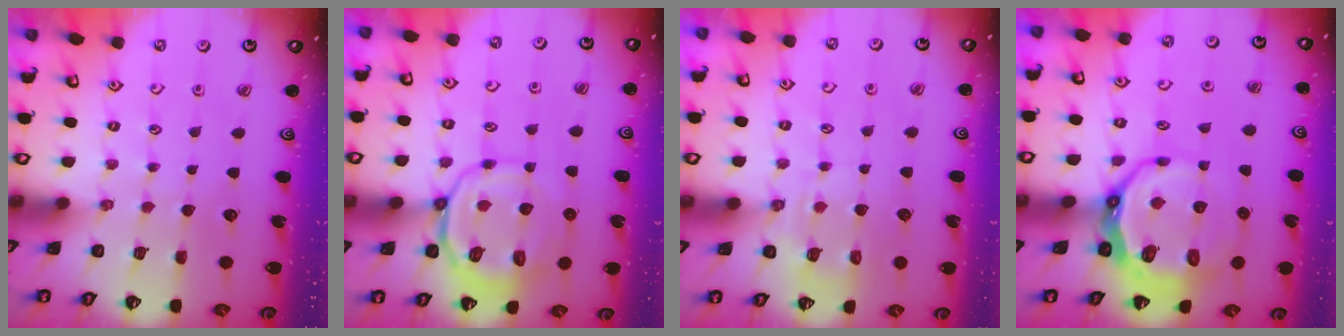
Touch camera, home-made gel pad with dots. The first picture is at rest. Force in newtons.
{"total": 11.2, "press": 11.1, "slide": 2.0}
{"total": 6.2, "press": 6.1, "slide": 1.0}
{"total": 13.2, "press": 12.5, "slide": 4.3}